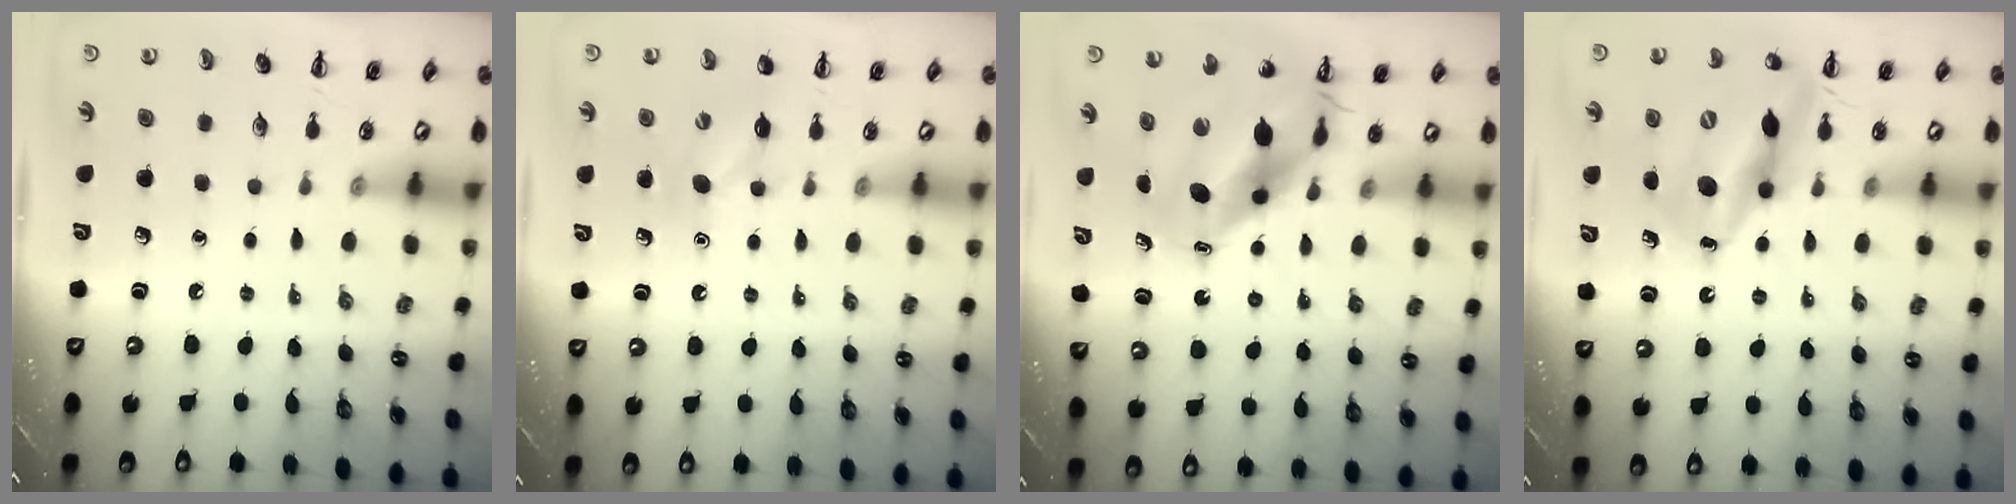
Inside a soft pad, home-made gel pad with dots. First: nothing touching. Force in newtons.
{"total": 7.3, "press": 7.1, "slide": 1.5}
{"total": 10.1, "press": 9.7, "slide": 2.8}
{"total": 15.2, "press": 14.6, "slide": 4.3}